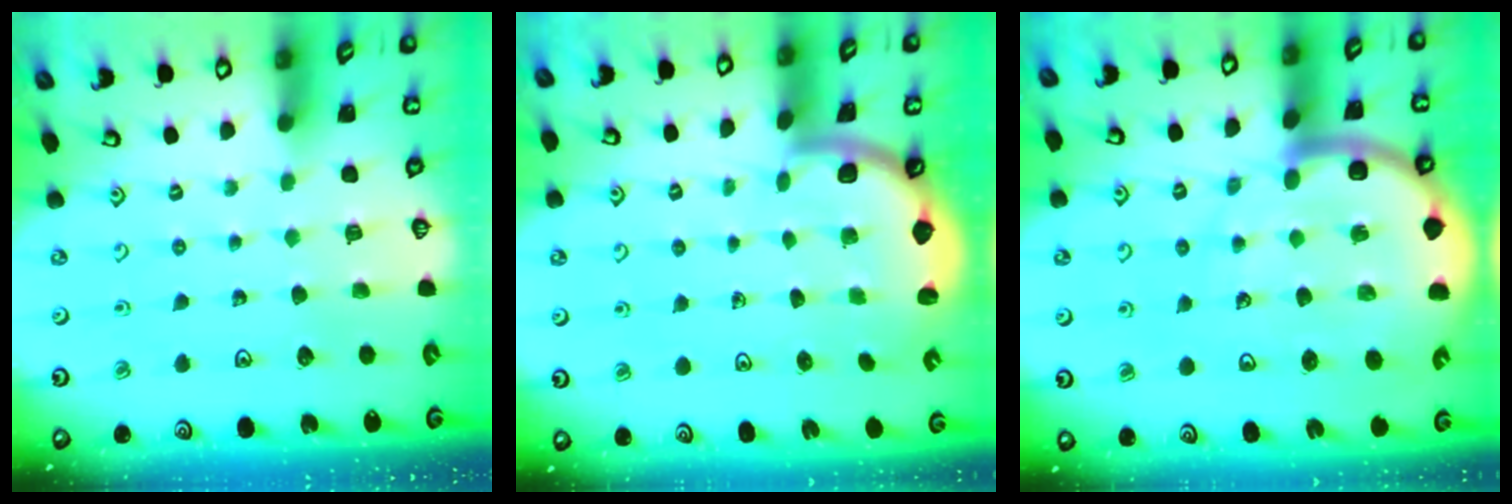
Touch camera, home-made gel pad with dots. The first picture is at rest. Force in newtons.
{"total": 1.6, "press": 1.6, "slide": 0.1}
{"total": 14.5, "press": 14.0, "slide": 3.5}